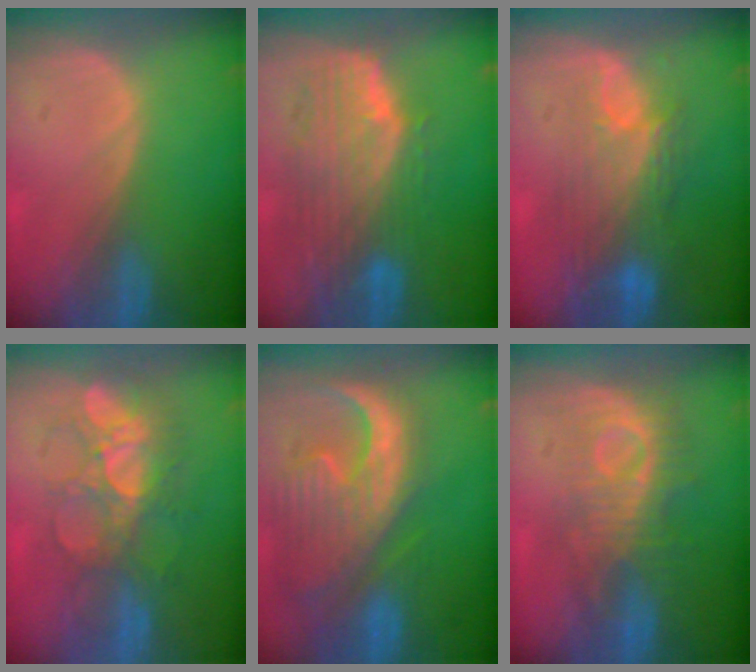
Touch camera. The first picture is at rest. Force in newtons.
{"total": 10.0, "press": 8.9, "slide": 4.7}
{"total": 9.7, "press": 8.0, "slide": 5.5}
{"total": 8.4, "press": 8.1, "slide": 2.2}
{"total": 13.5, "press": 11.6, "slide": 6.9}
{"total": 9.1, "press": 8.4, "slide": 3.6}